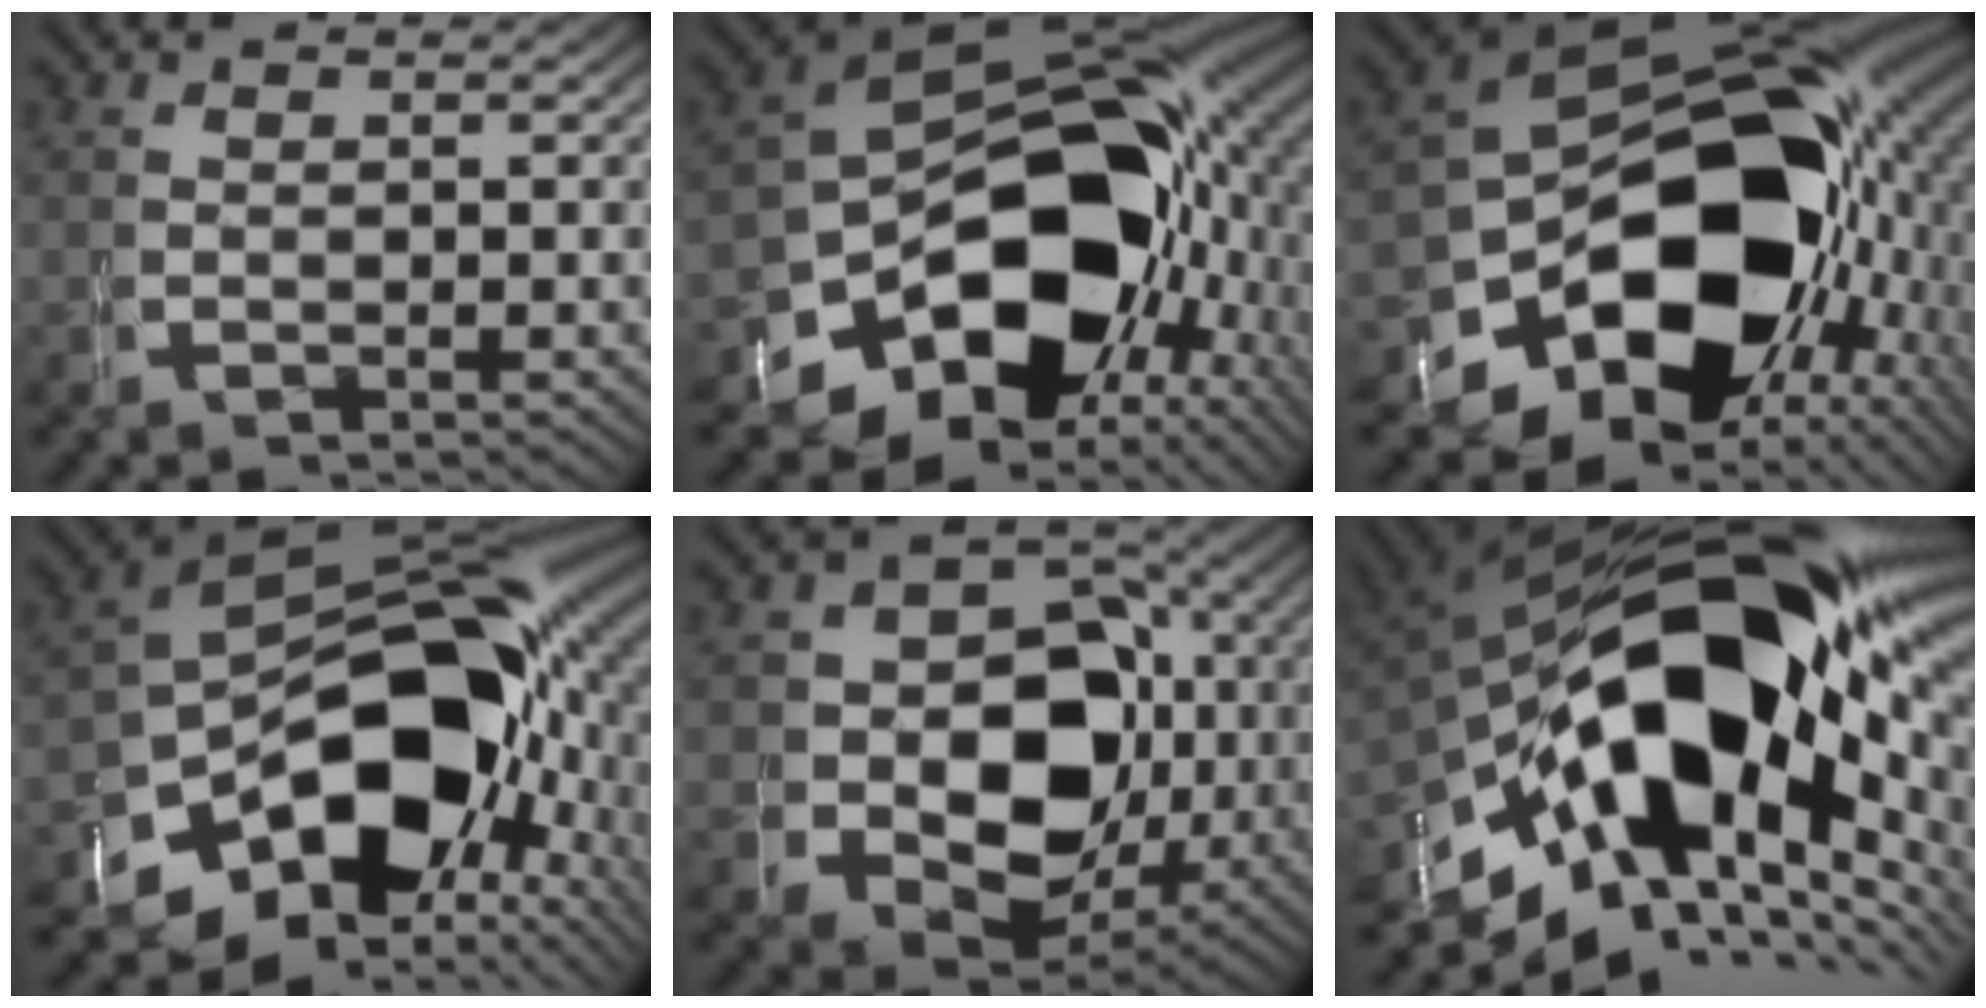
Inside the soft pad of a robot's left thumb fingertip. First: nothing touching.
{"total": 23.5, "force": [-2.1, 15.7, 17.3], "torque": [-0.263, -0.045, -0.024]}
{"total": 26.2, "force": [-1.3, 17.4, 19.5], "torque": [-0.302, -0.055, -0.010]}
{"total": 21.3, "force": [-1.4, 13.7, 16.2], "torque": [-0.234, -0.028, -0.022]}
{"total": 12.3, "force": [-0.6, 9.8, 7.5], "torque": [-0.140, -0.055, 0.011]}
{"total": 25.6, "force": [-0.3, 15.3, 20.6], "torque": [-0.322, -0.029, 0.004]}